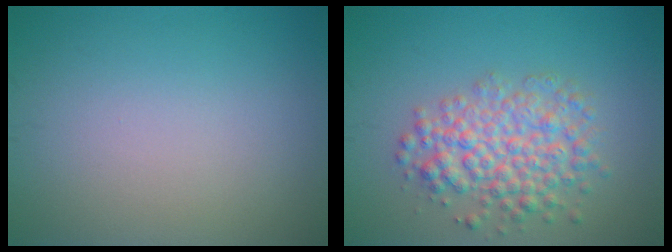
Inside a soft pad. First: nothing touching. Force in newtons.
{"total": 5.1, "press": 5.1, "slide": 0.2}